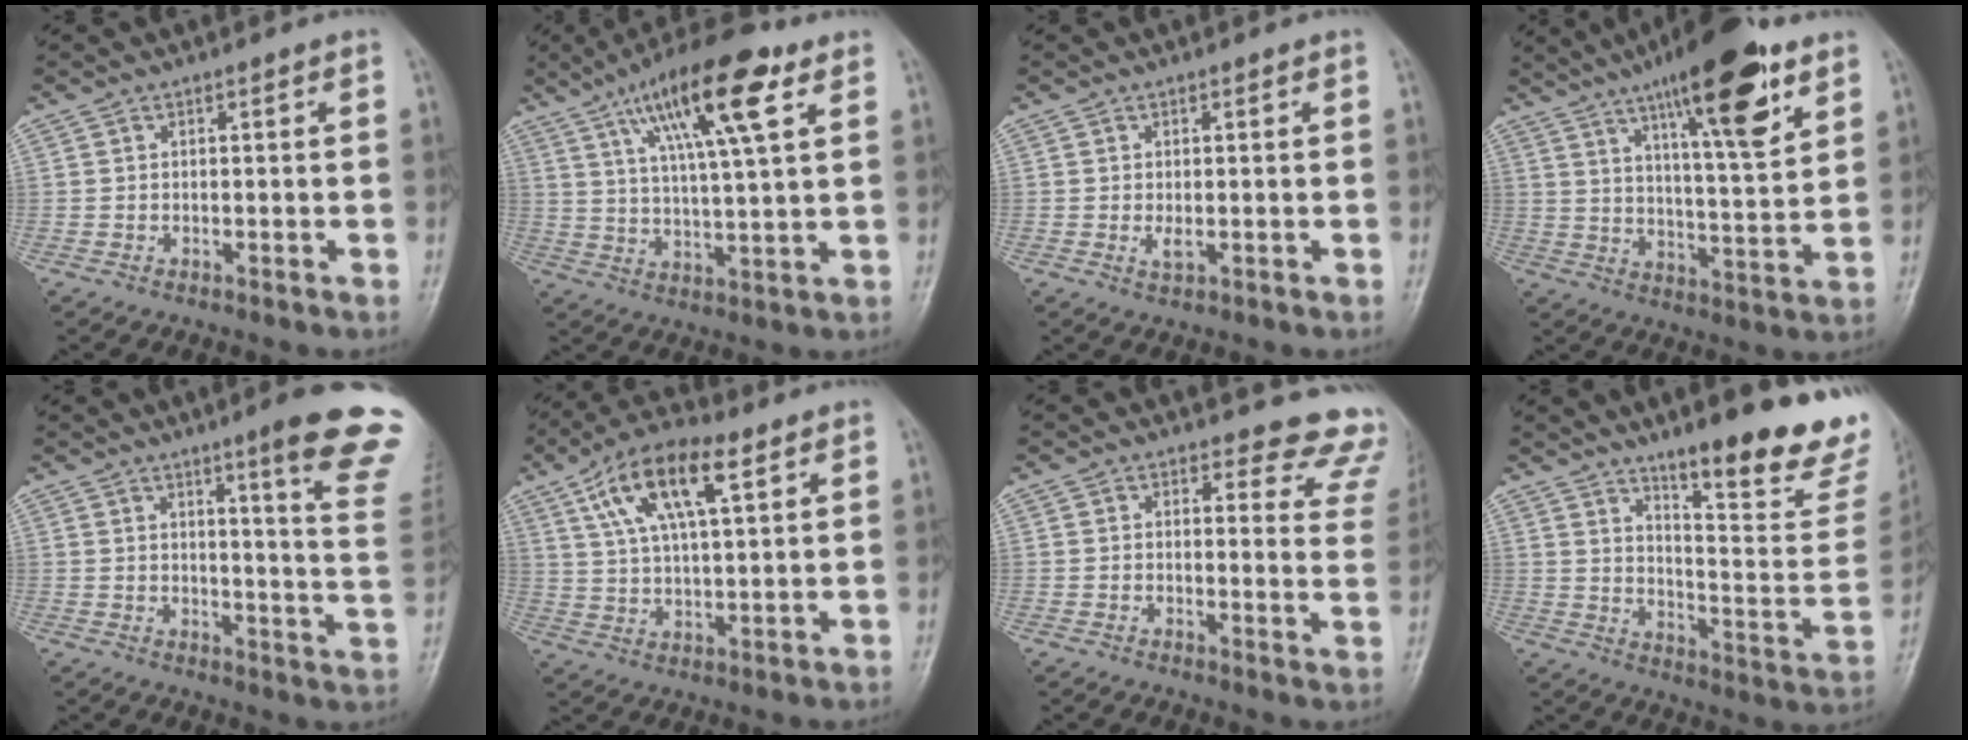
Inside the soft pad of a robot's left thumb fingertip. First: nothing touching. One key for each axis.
{"total": 16.8, "fx": 8.1, "fy": 4.0, "fz": 14.1, "tx": -0.228, "ty": -0.015, "tz": 0.137}
{"total": 1.7, "fx": 0.0, "fy": 0.8, "fz": 1.5, "tx": -0.027, "ty": -0.005, "tz": 0.002}
{"total": 19.0, "fx": 10.9, "fy": 4.7, "fz": 14.8, "tx": -0.200, "ty": -0.046, "tz": 0.169}
{"total": 16.2, "fx": 10.6, "fy": 1.0, "fz": 12.2, "tx": -0.126, "ty": -0.067, "tz": 0.121}
{"total": 14.3, "fx": 6.7, "fy": 5.8, "fz": 11.3, "tx": -0.194, "ty": -0.003, "tz": 0.119}
{"total": 12.2, "fx": 11.5, "fy": 3.8, "fz": 0.7, "tx": 0.050, "ty": -0.105, "tz": 0.088}
{"total": 22.4, "fx": 16.4, "fy": 4.2, "fz": 14.8, "tx": -0.167, "ty": -0.110, "tz": 0.230}